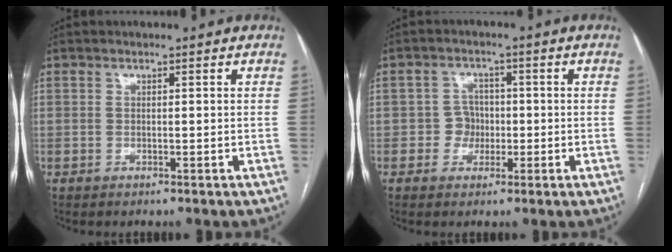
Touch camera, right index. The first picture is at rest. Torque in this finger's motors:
{"motor_torque": [0.53, 0.19, -0.01, 0.00]}